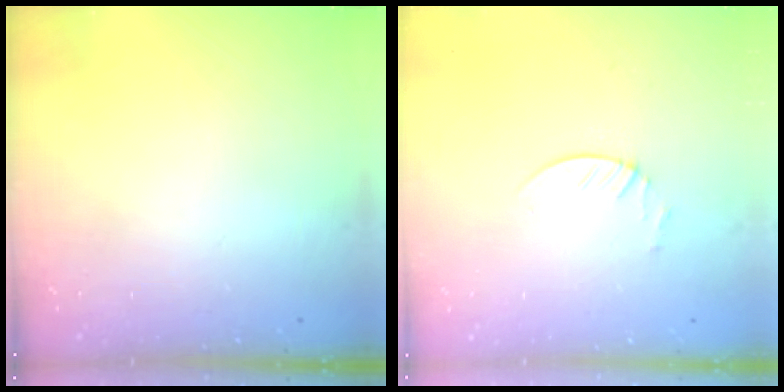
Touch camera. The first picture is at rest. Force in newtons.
{"total": 1.9, "press": 1.9, "slide": 0.2}